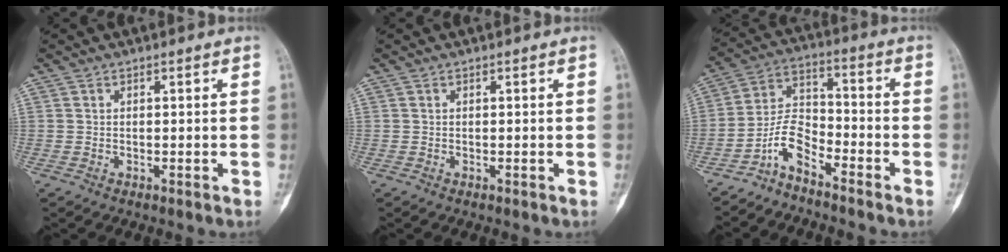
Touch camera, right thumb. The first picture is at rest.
{"total": 0.0}
{"total": 7.2, "force": [-5.3, 2.8, 3.9], "torque": [-0.078, 0.063, -0.114]}